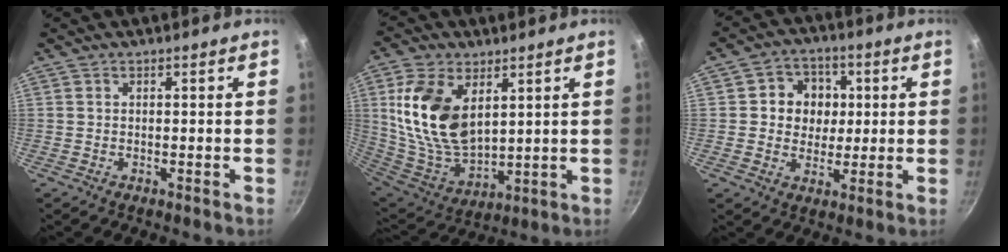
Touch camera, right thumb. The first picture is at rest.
{"total": 17.7, "force": [5.4, 10.5, 13.2], "torque": [-0.244, -0.036, 0.118]}
{"total": 8.9, "force": [1.4, 8.0, 3.7], "torque": [-0.014, 0.001, 0.013]}